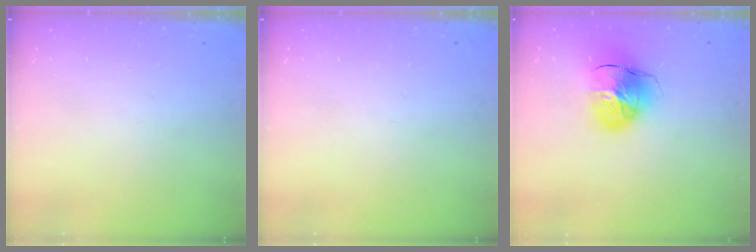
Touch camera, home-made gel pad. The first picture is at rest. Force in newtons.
{"total": 0.0}
{"total": 14.1, "press": 14.0, "slide": 2.0}